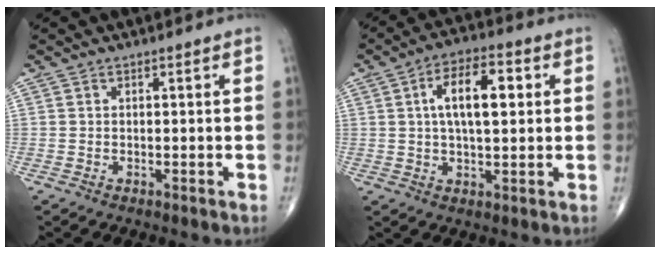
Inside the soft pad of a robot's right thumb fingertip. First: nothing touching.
{"total": 10.8, "force": [2.2, 4.8, 9.4], "torque": [-0.142, 0.012, 0.032]}